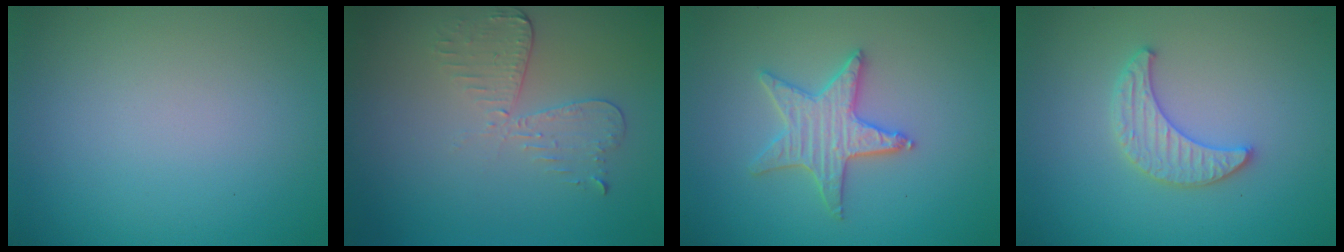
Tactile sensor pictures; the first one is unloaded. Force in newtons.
{"total": 3.0, "press": 2.6, "slide": 1.5}
{"total": 3.5, "press": 3.3, "slide": 1.0}
{"total": 2.9, "press": 2.9, "slide": 0.7}